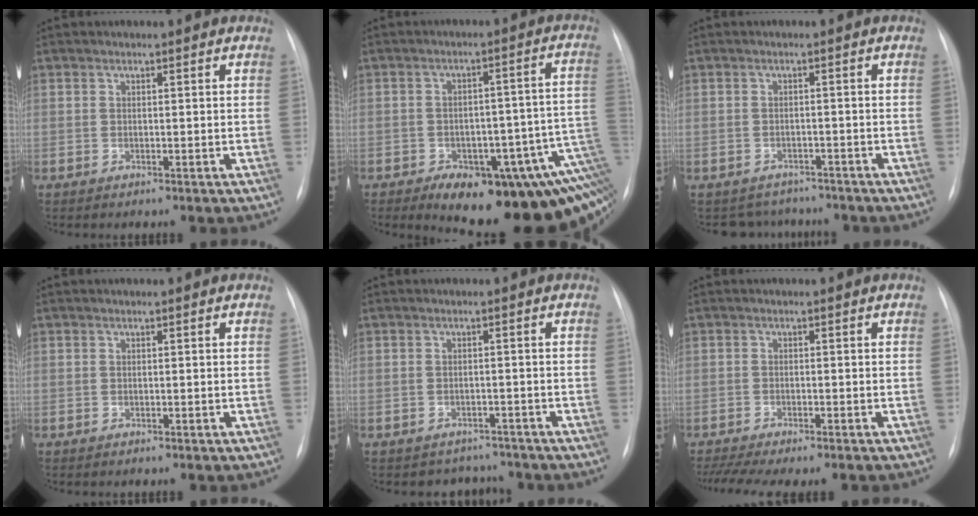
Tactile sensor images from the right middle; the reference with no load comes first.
{"total": 19.3, "force": [-9.3, 7.3, 15.3], "torque": [-0.114, 0.043, -0.111]}
{"total": 5.0, "force": [-4.4, 2.2, -0.3], "torque": [0.005, 0.013, -0.056]}
{"total": 0.0}
{"total": 3.7, "force": [-3.2, 1.8, -0.6], "torque": [0.008, 0.020, -0.042]}
{"total": 10.0, "force": [-8.2, 1.9, 5.3], "torque": [-0.082, 0.002, -0.121]}